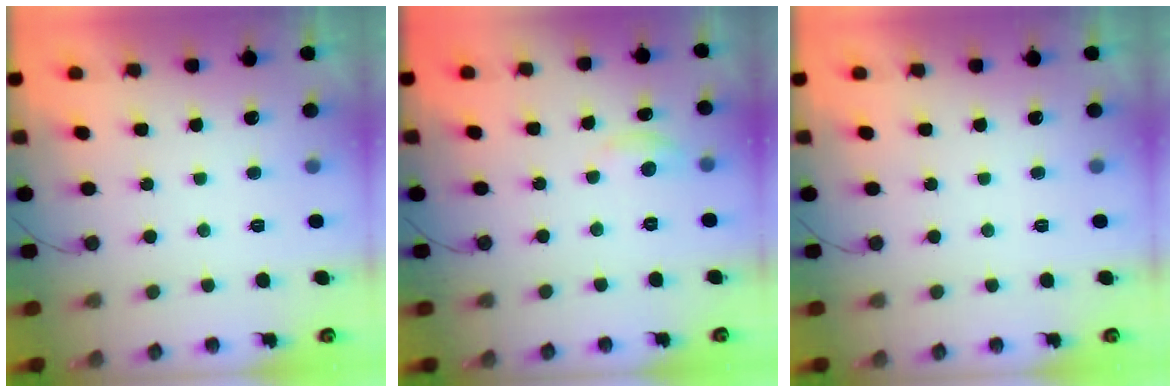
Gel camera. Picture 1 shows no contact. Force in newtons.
{"total": 2.9, "press": 2.9, "slide": 0.3}
{"total": 0.0}